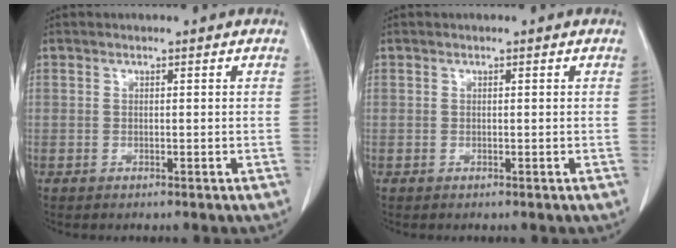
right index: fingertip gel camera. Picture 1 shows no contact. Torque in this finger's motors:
{"motor_torque": [0.10, -0.12, 0.03, 0.01]}